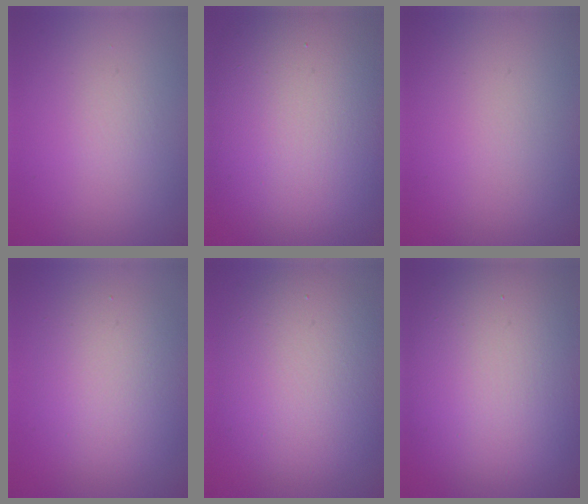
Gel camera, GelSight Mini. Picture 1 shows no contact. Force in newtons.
{"total": 15.3, "press": 15.3, "slide": 1.1}
{"total": 0.0}
{"total": 4.8, "press": 4.8, "slide": 0.2}
{"total": 8.3, "press": 8.3, "slide": 0.3}
{"total": 13.6, "press": 13.6, "slide": 0.7}